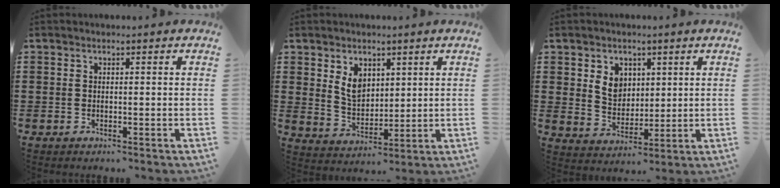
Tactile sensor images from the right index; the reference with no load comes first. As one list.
[{"total": 5.4, "force": [2.5, 3.8, 2.9], "torque": [-0.061, 0.009, 0.046]}, {"total": 5.5, "force": [2.0, 4.5, 2.3], "torque": [-0.055, 0.012, 0.035]}]